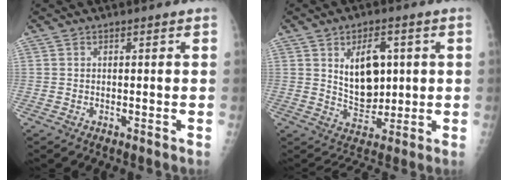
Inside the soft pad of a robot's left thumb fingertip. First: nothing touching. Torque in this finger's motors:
{"motor_torque": [0.56, 0.57, 0.07, 0.05, 0.05]}